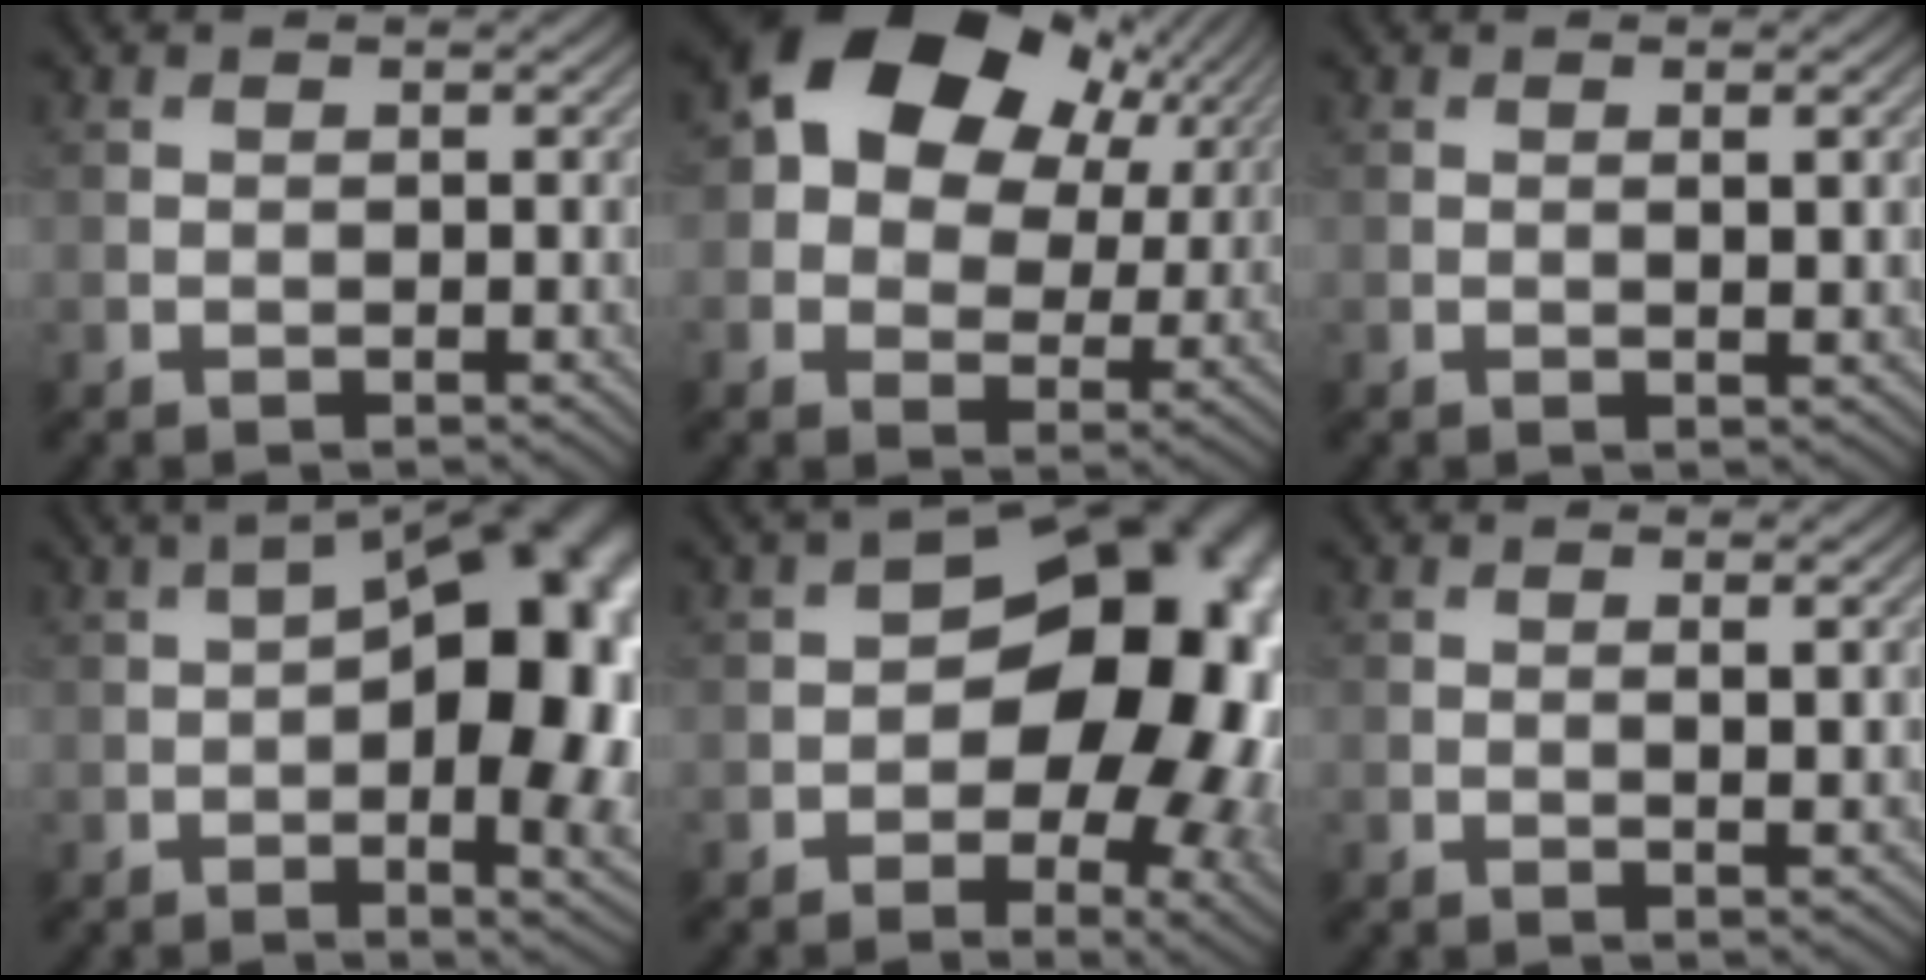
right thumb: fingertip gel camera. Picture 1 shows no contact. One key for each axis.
{"total": 15.4, "fx": 5.2, "fy": 10.9, "fz": 9.6, "tx": -0.159, "ty": 0.007, "tz": 0.106}
{"total": 1.0, "fx": 0.2, "fy": -0.1, "fz": 1.0, "tx": -0.018, "ty": -0.003, "tz": 0.009}
{"total": 20.0, "fx": -0.7, "fy": 9.9, "fz": 17.3, "tx": -0.196, "ty": 0.014, "tz": 0.009}
{"total": 20.3, "fx": -1.9, "fy": 13.1, "fz": 15.4, "tx": -0.167, "ty": -0.017, "tz": -0.011}
{"total": 1.6, "fx": 0.2, "fy": 0.1, "fz": 1.6, "tx": -0.027, "ty": -0.002, "tz": 0.009}